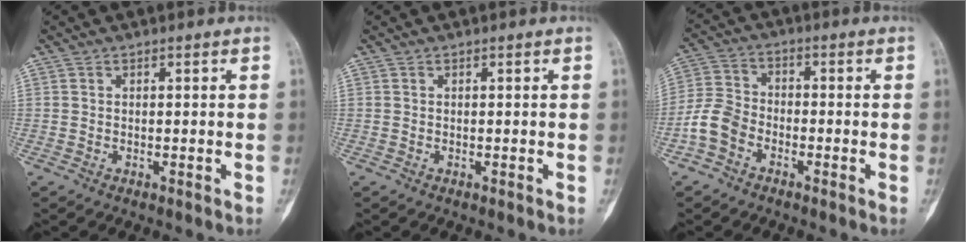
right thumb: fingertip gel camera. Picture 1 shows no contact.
{"total": 0.0}
{"total": 6.7, "force": [-3.1, 4.7, 3.6], "torque": [-0.067, 0.024, -0.071]}